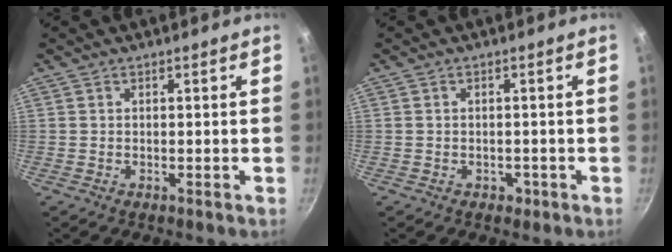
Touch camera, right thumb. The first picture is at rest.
{"total": 1.5, "force": [-0.7, 1.3, 0.6], "torque": [-0.002, 0.008, -0.002]}